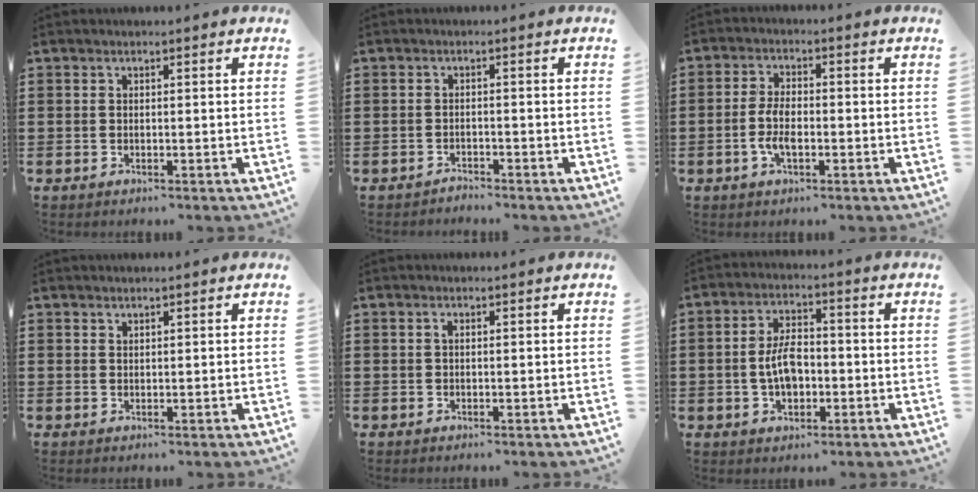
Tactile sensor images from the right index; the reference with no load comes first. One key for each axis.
{"total": 1.4, "fx": -1.4, "fy": 0.1, "fz": 0.0, "tx": -0.004, "ty": 0.004, "tz": -0.031}
{"total": 4.8, "fx": -1.2, "fy": 2.2, "fz": 4.1, "tx": -0.094, "ty": -0.001, "tz": -0.027}
{"total": 0.7, "fx": 0.6, "fy": 0.3, "fz": 0.0, "tx": -0.002, "ty": 0.001, "tz": 0.012}
{"total": 0.7, "fx": 0.1, "fy": 0.3, "fz": 0.6, "tx": -0.012, "ty": 0.001, "tz": 0.002}
{"total": 6.0, "fx": -1.0, "fy": 3.3, "fz": 4.9, "tx": -0.094, "ty": 0.002, "tz": -0.023}